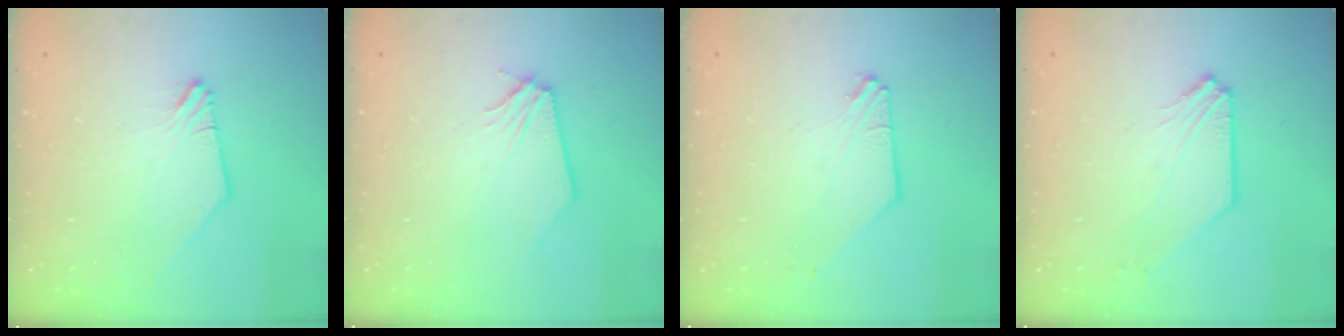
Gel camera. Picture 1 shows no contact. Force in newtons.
{"total": 0.0}
{"total": 0.0}
{"total": 2.3, "press": 2.3, "slide": 0.2}